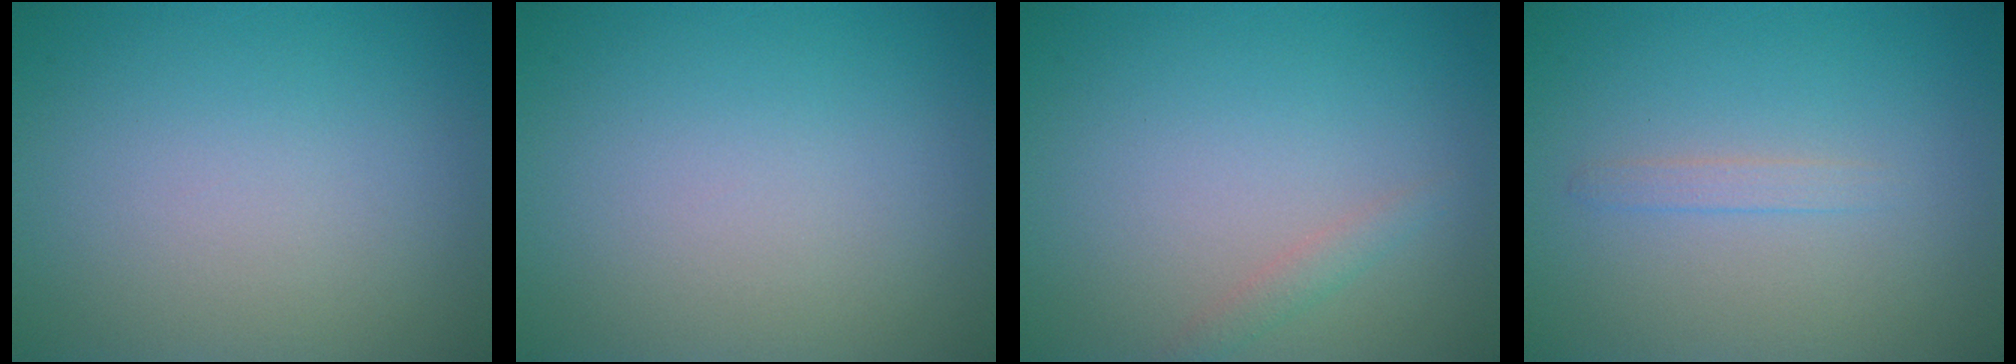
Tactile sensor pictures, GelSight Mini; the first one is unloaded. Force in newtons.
{"total": 0.0}
{"total": 1.0, "press": 1.0, "slide": 0.1}
{"total": 0.9, "press": 0.9, "slide": 0.1}